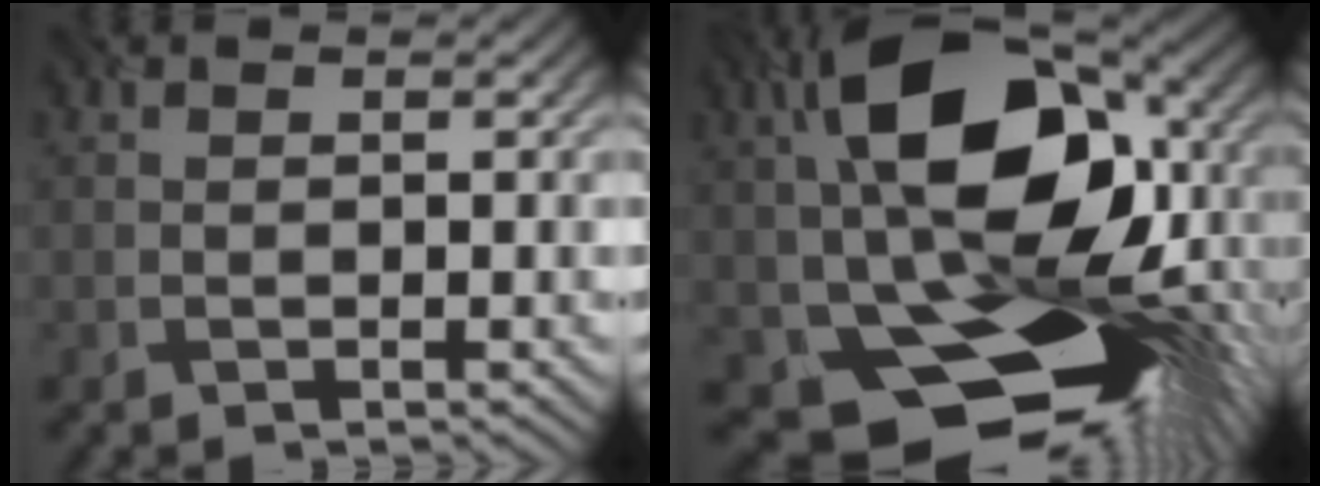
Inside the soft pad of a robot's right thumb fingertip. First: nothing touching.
{"total": 21.7, "force": [-0.4, 14.0, 16.6], "torque": [-0.336, -0.019, 0.007]}